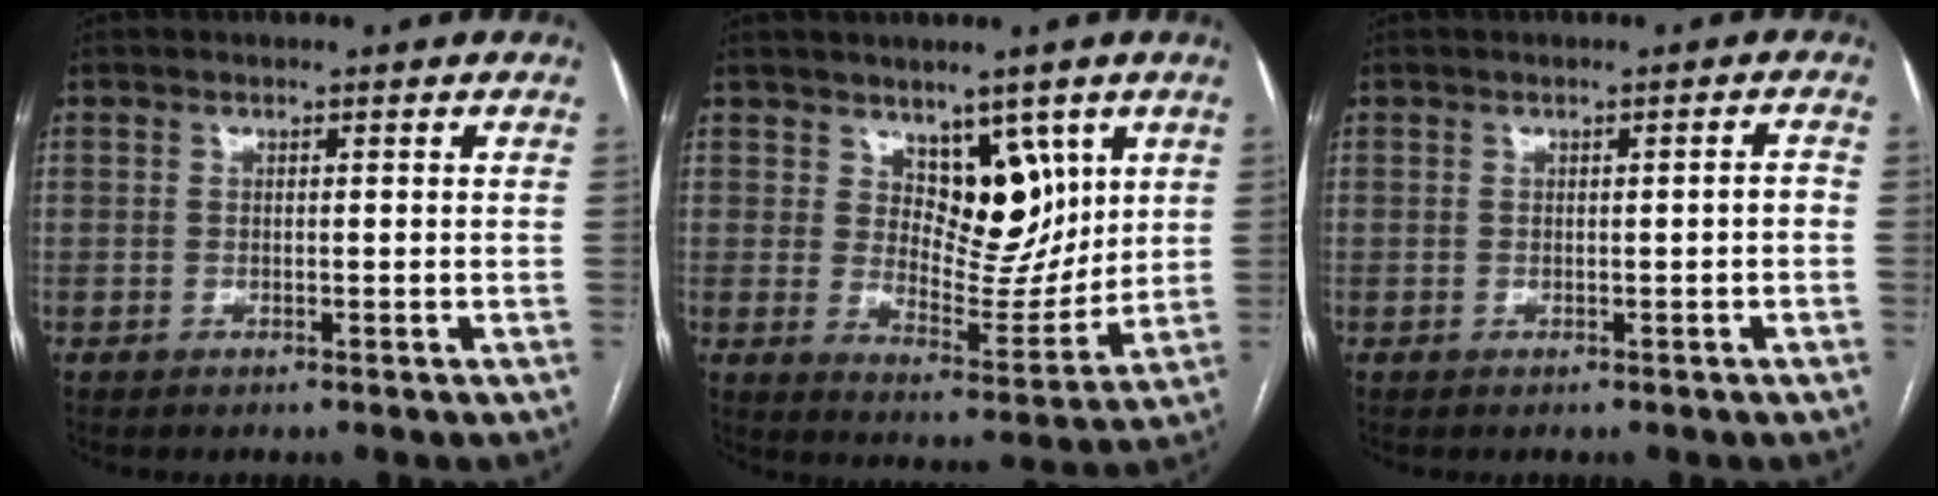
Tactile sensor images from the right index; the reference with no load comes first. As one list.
[{"total": 9.1, "force": [4.7, 5.1, 5.8], "torque": [-0.079, -0.004, 0.085]}, {"total": 1.1, "force": [-0.3, 0.1, 1.1], "torque": [-0.011, 0.001, -0.003]}]